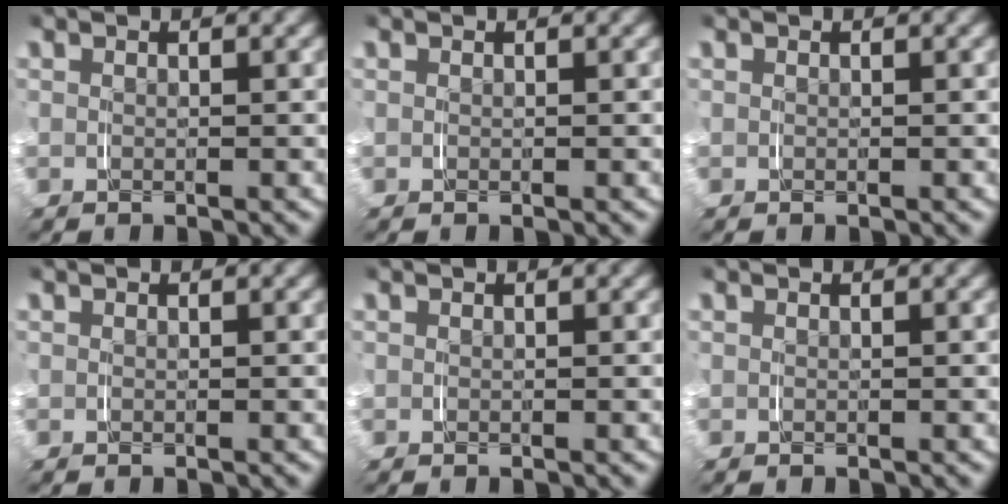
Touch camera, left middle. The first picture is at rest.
{"total": 0.0}
{"total": 0.0}
{"total": 0.0}
{"total": 0.0}
{"total": 0.0}